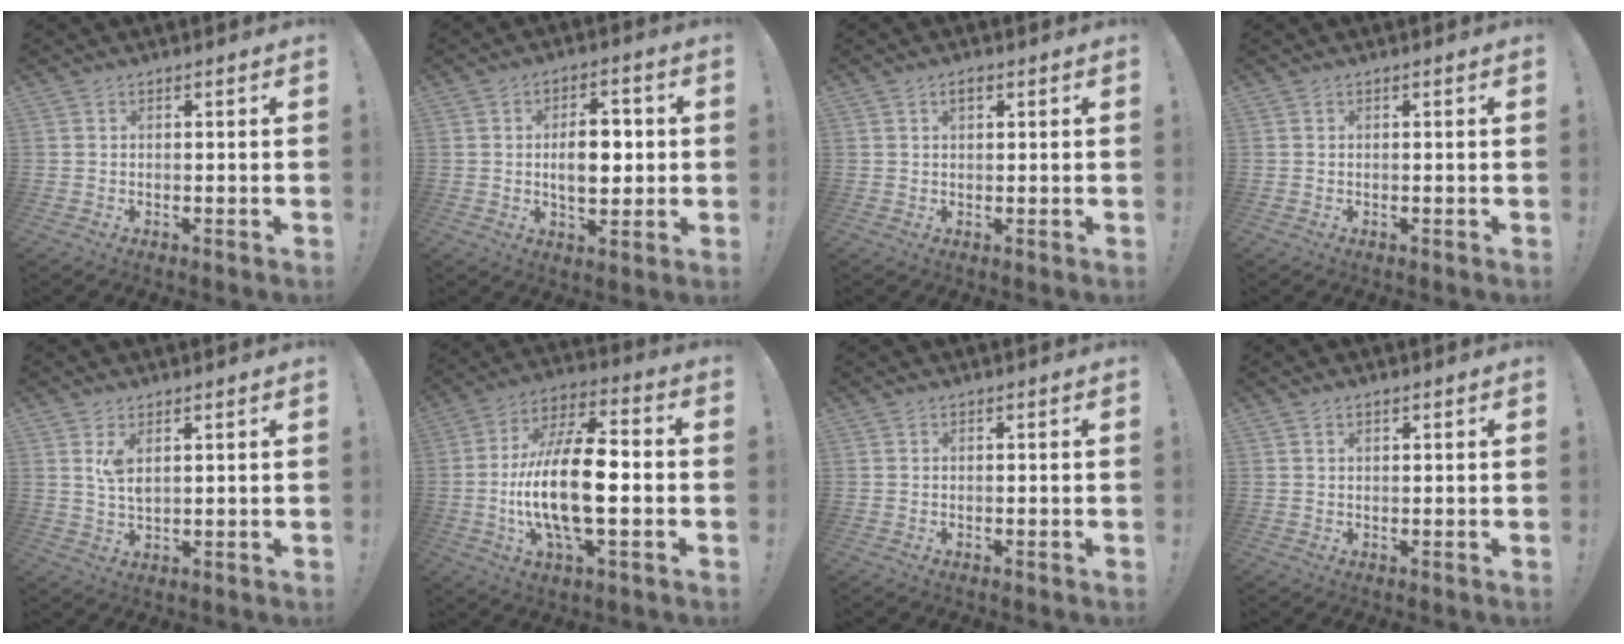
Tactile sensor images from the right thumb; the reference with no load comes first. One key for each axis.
{"total": 9.3, "fx": 0.1, "fy": 5.5, "fz": 7.5, "tx": -0.120, "ty": 0.000, "tz": -0.005}
{"total": 2.4, "fx": 1.1, "fy": 1.3, "fz": 1.7, "tx": -0.024, "ty": 0.000, "tz": 0.017}
{"total": 0.0}
{"total": 4.5, "fx": 2.1, "fy": 1.8, "fz": 3.6, "tx": -0.066, "ty": -0.008, "tz": 0.035}
{"total": 19.7, "fx": -3.0, "fy": 7.2, "fz": 18.1, "tx": -0.351, "ty": -0.003, "tz": -0.056}
{"total": 0.0}
{"total": 0.9, "fx": 0.6, "fy": 0.5, "fz": 0.5, "tx": -0.006, "ty": -0.001, "tz": 0.010}